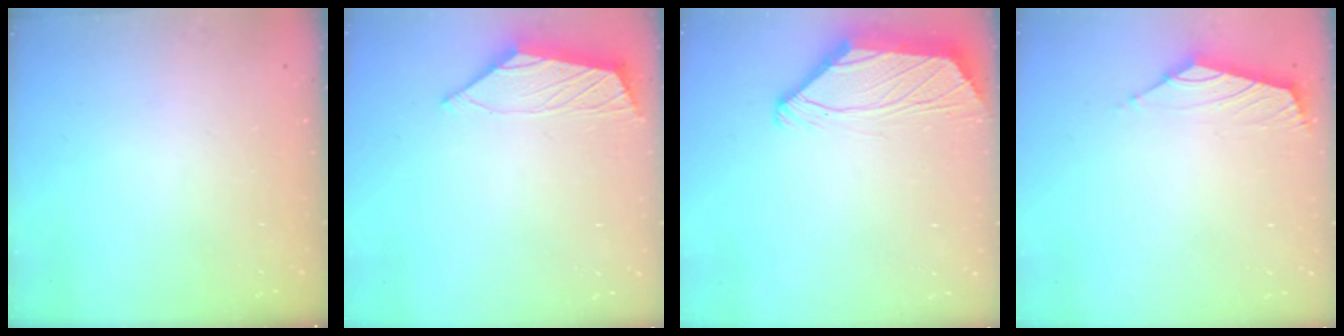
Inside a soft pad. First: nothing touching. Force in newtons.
{"total": 2.4, "press": 2.4, "slide": 0.5}
{"total": 2.3, "press": 2.2, "slide": 0.6}
{"total": 1.6, "press": 1.5, "slide": 0.7}